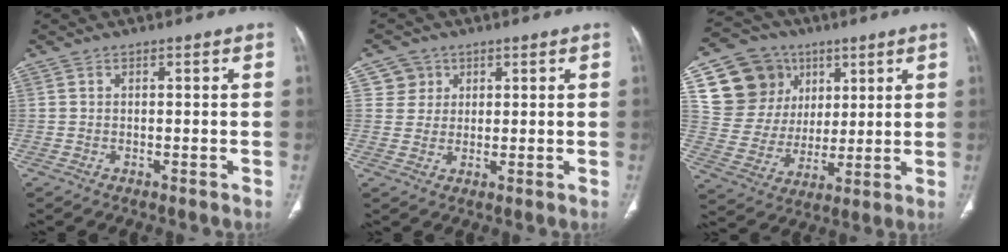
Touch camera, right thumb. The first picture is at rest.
{"total": 4.0, "force": [1.7, 3.6, 0.0], "torque": [0.026, -0.004, 0.025]}
{"total": 17.2, "force": [7.0, 14.5, 6.1], "torque": [-0.073, -0.001, 0.141]}